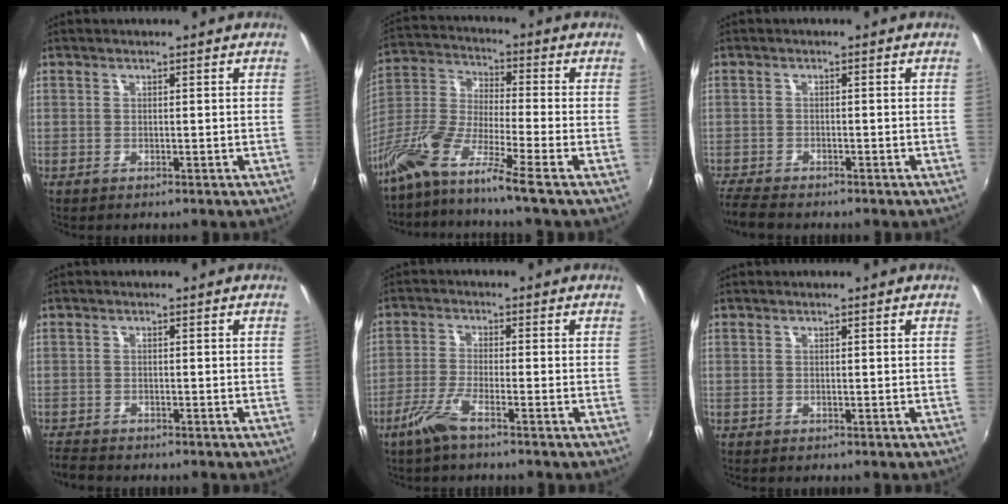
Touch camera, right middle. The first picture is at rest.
{"total": 11.6, "force": [-8.4, -0.5, 7.9], "torque": [-0.155, -0.020, -0.172]}
{"total": 5.0, "force": [-4.6, 0.9, 1.7], "torque": [-0.052, -0.025, -0.088]}
{"total": 3.4, "force": [-3.3, 0.8, 0.8], "torque": [-0.031, -0.017, -0.064]}
{"total": 5.4, "force": [-3.7, 0.3, 3.9], "torque": [-0.095, -0.008, -0.076]}
{"total": 0.0}